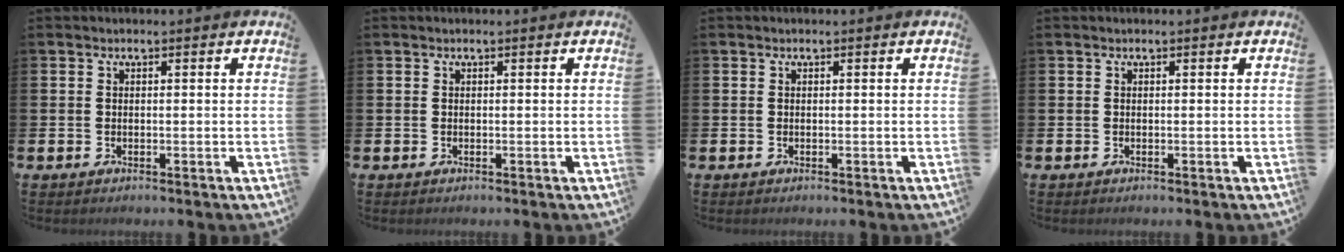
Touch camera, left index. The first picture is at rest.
{"total": 0.0}
{"total": 0.0}
{"total": 0.0}